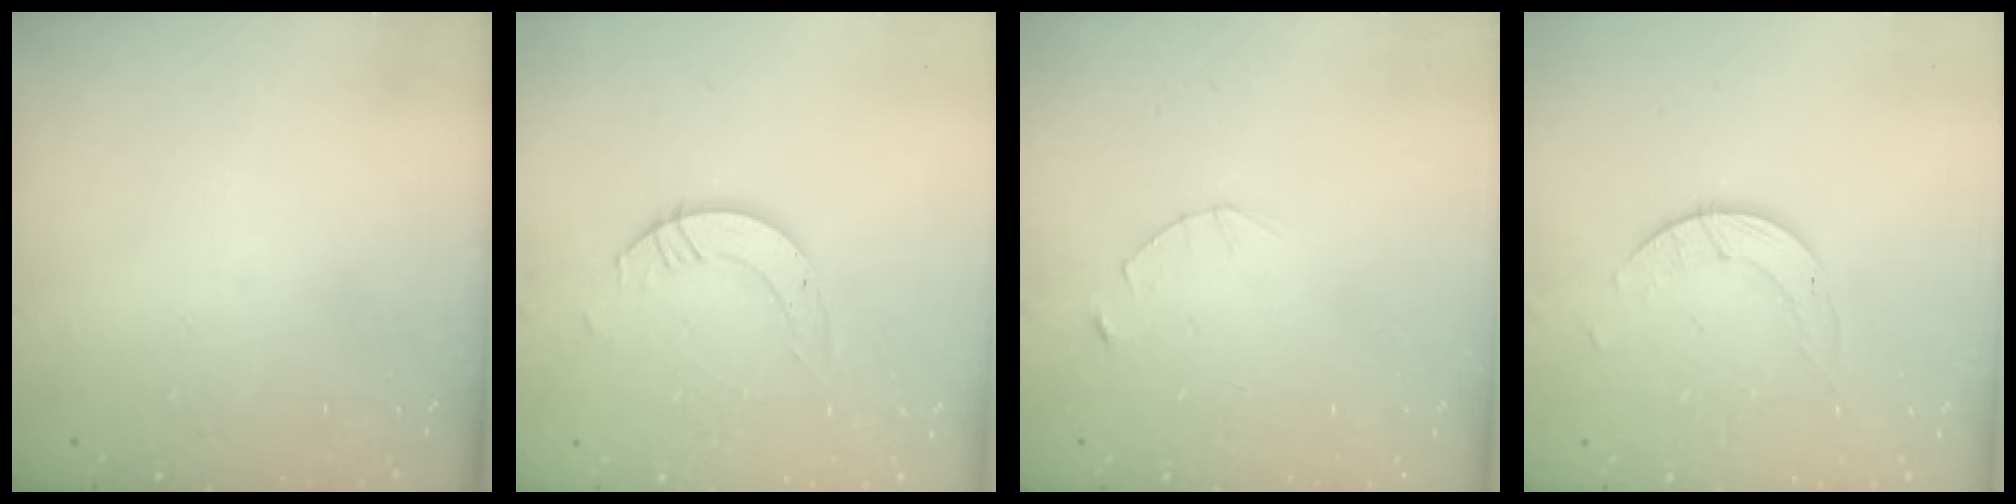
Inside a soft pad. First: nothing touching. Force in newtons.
{"total": 5.0, "press": 5.0, "slide": 0.3}
{"total": 2.5, "press": 2.4, "slide": 0.3}
{"total": 3.0, "press": 3.0, "slide": 0.3}